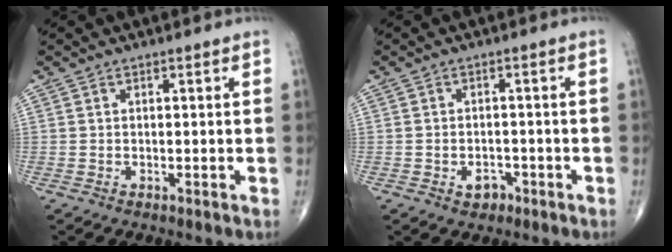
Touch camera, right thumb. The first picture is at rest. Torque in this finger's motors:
{"motor_torque": [-0.18, 0.16, 0.18, 0.18, 0.04]}